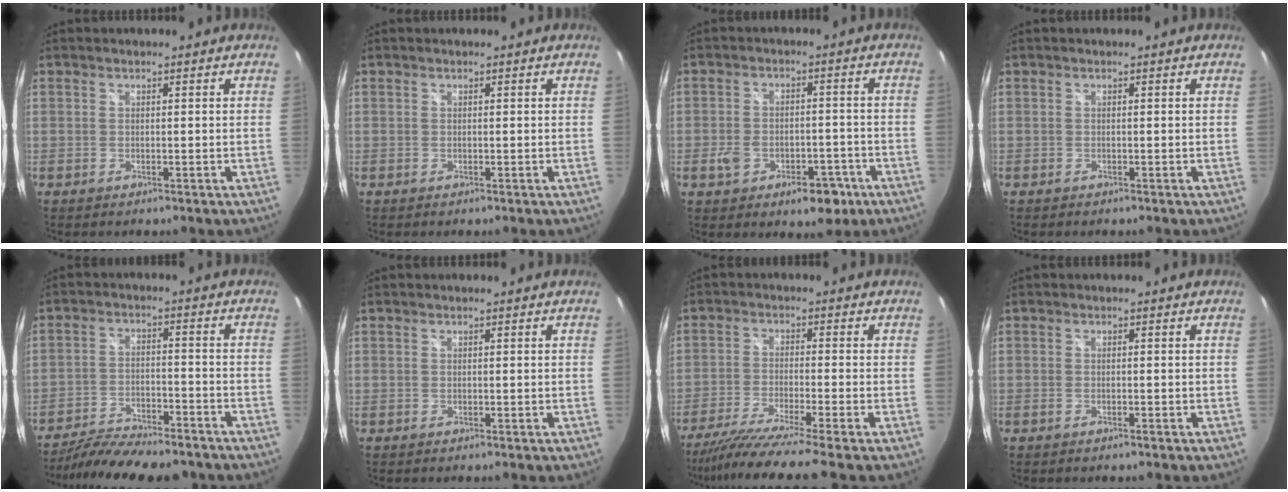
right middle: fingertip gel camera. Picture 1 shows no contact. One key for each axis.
{"total": 0.0}
{"total": 9.6, "fx": -4.7, "fy": 5.7, "fz": 6.1, "tx": -0.117, "ty": 0.001, "tz": -0.066}
{"total": 0.0}
{"total": 15.8, "fx": -13.8, "fy": 3.6, "fz": 7.0, "tx": -0.146, "ty": -0.024, "tz": -0.212}
{"total": 0.0}
{"total": 10.9, "fx": -9.2, "fy": -2.1, "fz": 5.4, "tx": -0.117, "ty": -0.039, "tz": -0.160}
{"total": 0.8, "fx": -0.6, "fy": 0.2, "fz": 0.4, "tx": -0.008, "ty": 0.000, "tz": -0.013}